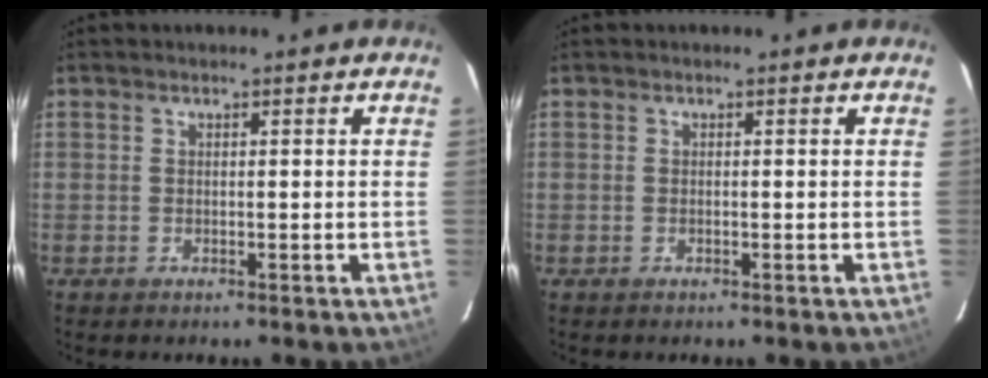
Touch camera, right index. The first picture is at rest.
{"total": 0.0}